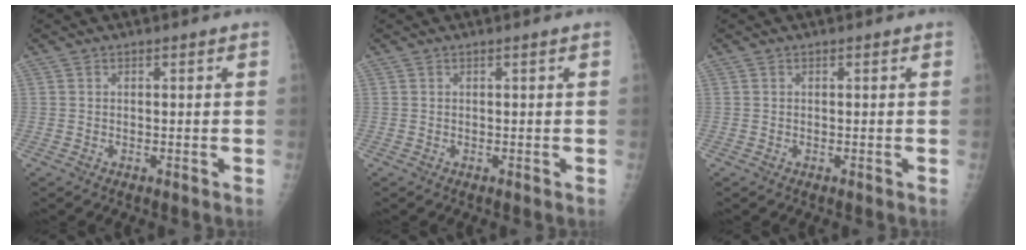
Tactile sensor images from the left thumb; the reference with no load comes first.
{"total": 0.0}
{"total": 0.0}